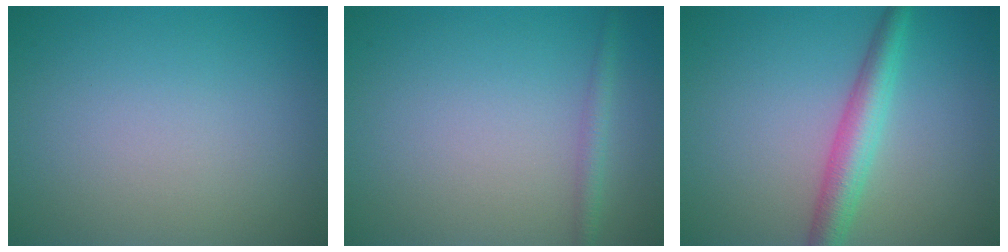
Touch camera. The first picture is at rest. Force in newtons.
{"total": 1.3, "press": 1.3, "slide": 0.0}
{"total": 3.8, "press": 3.8, "slide": 0.1}